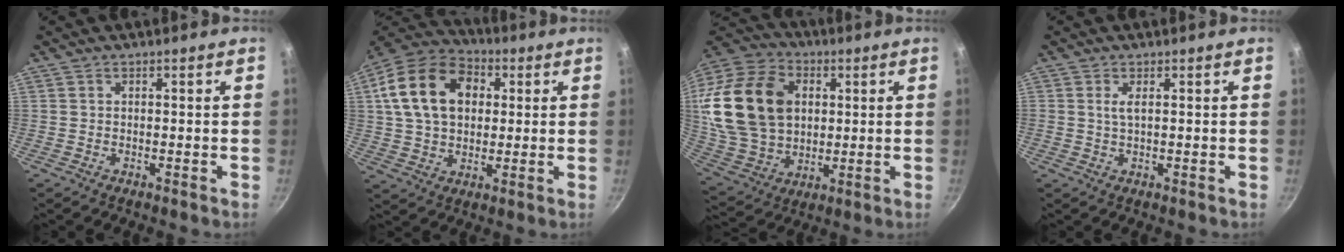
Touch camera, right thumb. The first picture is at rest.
{"total": 18.5, "force": [4.2, 13.2, 12.2], "torque": [-0.197, 0.020, 0.064]}
{"total": 24.8, "force": [4.5, 17.9, 16.5], "torque": [-0.301, 0.004, 0.091]}
{"total": 1.7, "force": [0.5, 0.6, 1.6], "torque": [-0.033, -0.001, 0.011]}